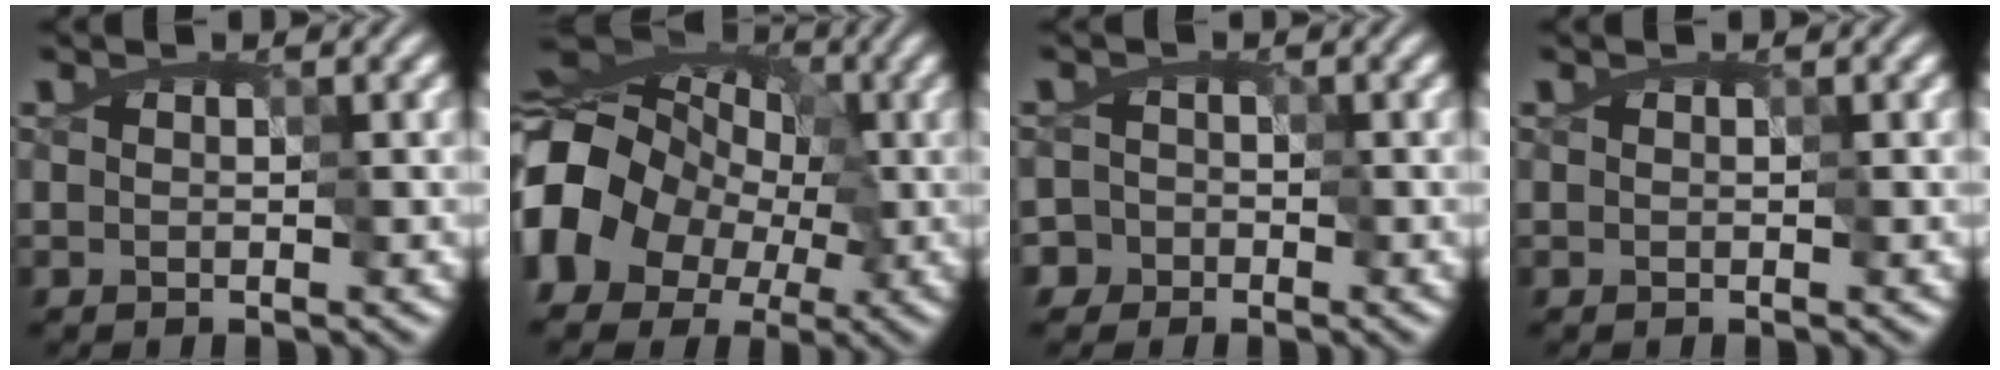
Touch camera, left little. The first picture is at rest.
{"total": 13.0, "force": [-3.7, 10.3, 7.1], "torque": [-0.132, -0.002, -0.087]}
{"total": 3.8, "force": [-1.2, 3.5, 0.9], "torque": [0.005, 0.021, -0.044]}
{"total": 0.0}